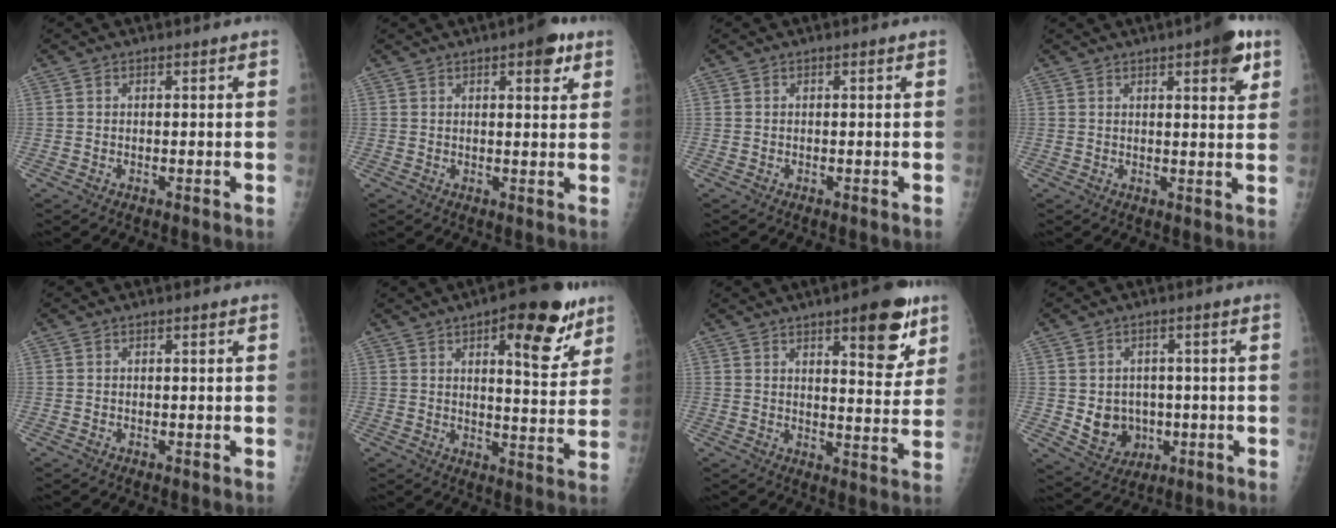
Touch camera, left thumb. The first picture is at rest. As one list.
[{"total": 5.3, "force": [2.8, 2.0, 4.0], "torque": [-0.038, -0.008, 0.030]}, {"total": 0.0}, {"total": 7.3, "force": [3.8, 2.1, 5.9], "torque": [-0.061, -0.012, 0.043]}, {"total": 0.0}, {"total": 13.9, "force": [7.5, 5.0, 10.6], "torque": [-0.110, -0.031, 0.101]}, {"total": 12.5, "force": [6.8, 4.2, 9.5], "torque": [-0.094, -0.035, 0.090]}, {"total": 7.7, "force": [-0.8, 6.7, 3.7], "torque": [-0.024, 0.000, 0.003]}]